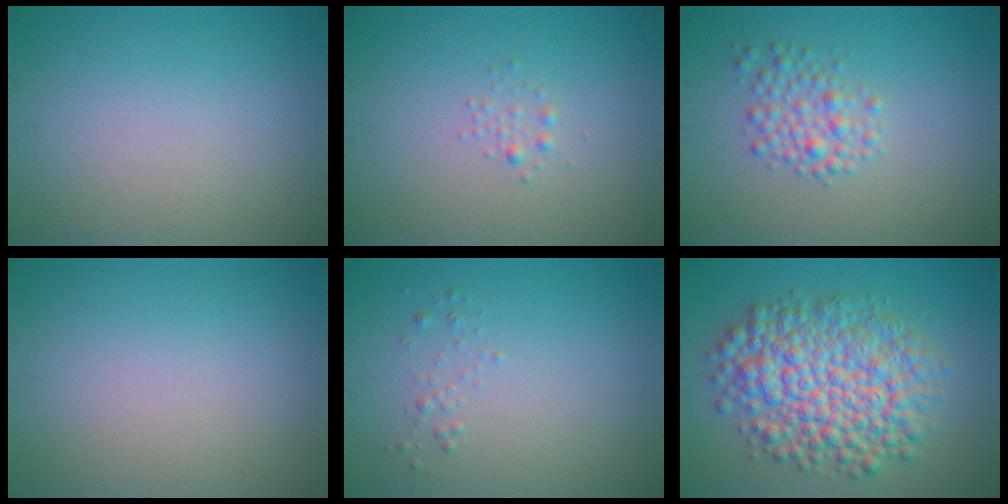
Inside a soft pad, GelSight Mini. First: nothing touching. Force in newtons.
{"total": 0.8, "press": 0.8, "slide": 0.0}
{"total": 2.6, "press": 2.6, "slide": 0.1}
{"total": 0.0}
{"total": 0.7, "press": 0.7, "slide": 0.1}
{"total": 9.8, "press": 9.8, "slide": 0.2}